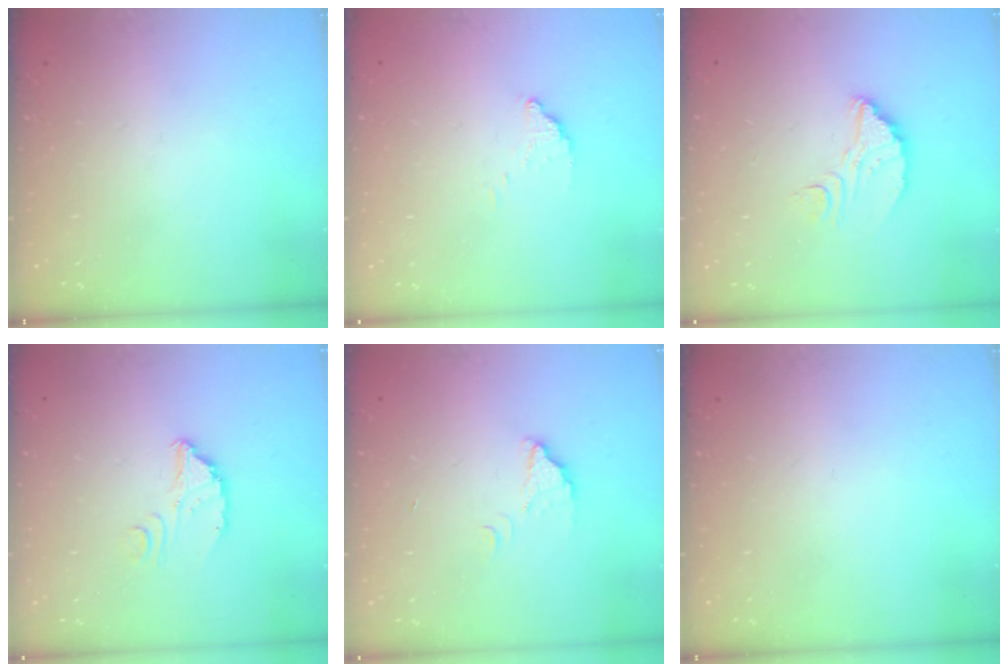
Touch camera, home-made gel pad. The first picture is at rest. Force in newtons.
{"total": 2.8, "press": 2.8, "slide": 0.0}
{"total": 7.2, "press": 7.2, "slide": 0.6}
{"total": 3.2, "press": 3.2, "slide": 0.2}
{"total": 2.1, "press": 2.1, "slide": 0.1}
{"total": 0.0}